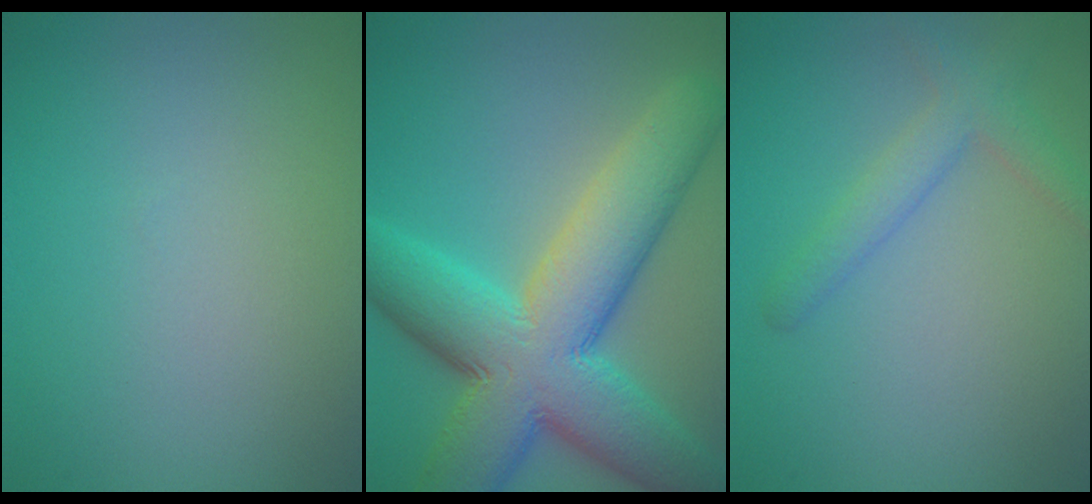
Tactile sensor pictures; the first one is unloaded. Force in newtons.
{"total": 12.3, "press": 12.3, "slide": 0.5}
{"total": 2.7, "press": 2.7, "slide": 0.2}